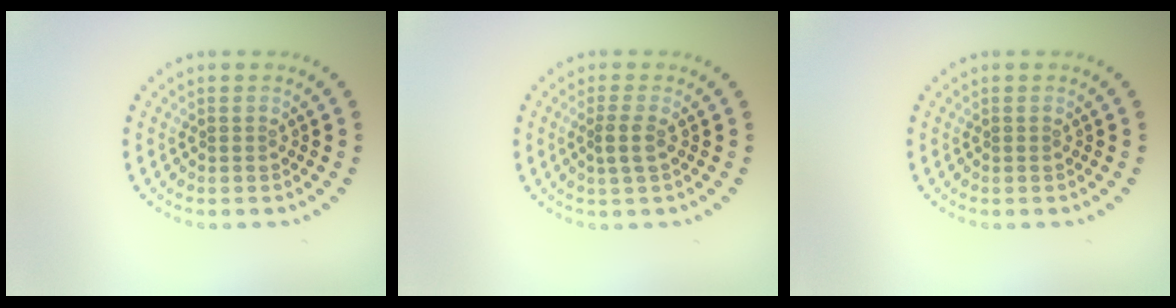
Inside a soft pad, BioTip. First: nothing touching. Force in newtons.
{"total": 1.8, "press": 1.4, "slide": 1.1}
{"total": 0.0}